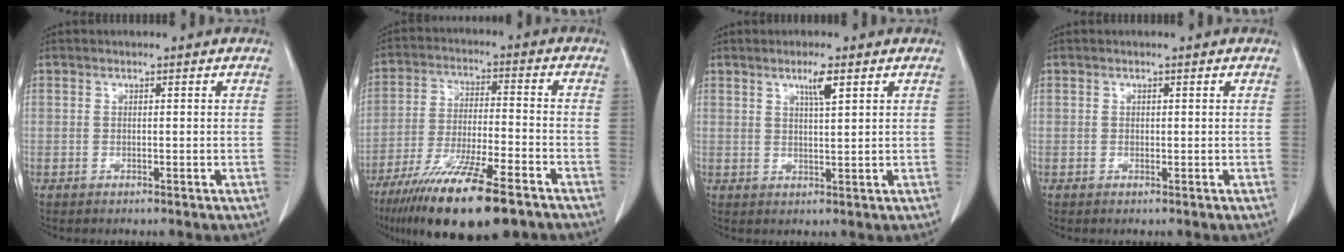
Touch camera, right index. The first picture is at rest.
{"total": 18.2, "force": [-12.6, 2.7, 12.9], "torque": [-0.217, -0.044, -0.213]}
{"total": 3.2, "force": [1.8, 0.1, 2.6], "torque": [-0.049, -0.003, 0.031]}
{"total": 0.0}